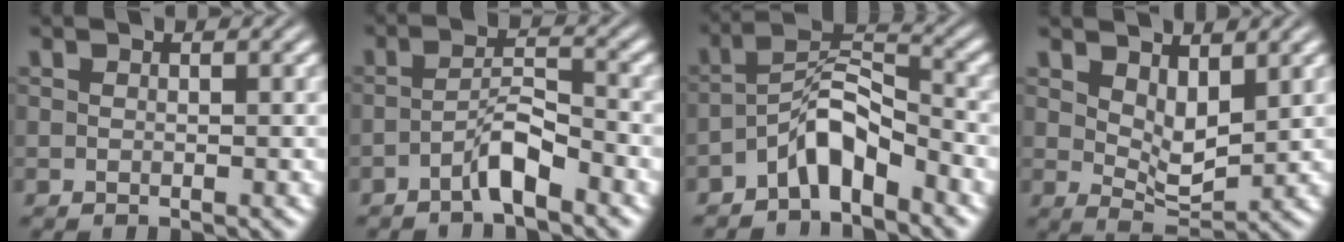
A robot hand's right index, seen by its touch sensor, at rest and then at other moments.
{"total": 3.1, "force": [-2.3, 0.0, 2.0], "torque": [-0.018, -0.006, -0.037]}
{"total": 4.7, "force": [-2.4, 1.9, 3.6], "torque": [-0.048, -0.012, -0.036]}
{"total": 3.8, "force": [2.3, 1.0, 2.8], "torque": [-0.026, -0.013, 0.044]}